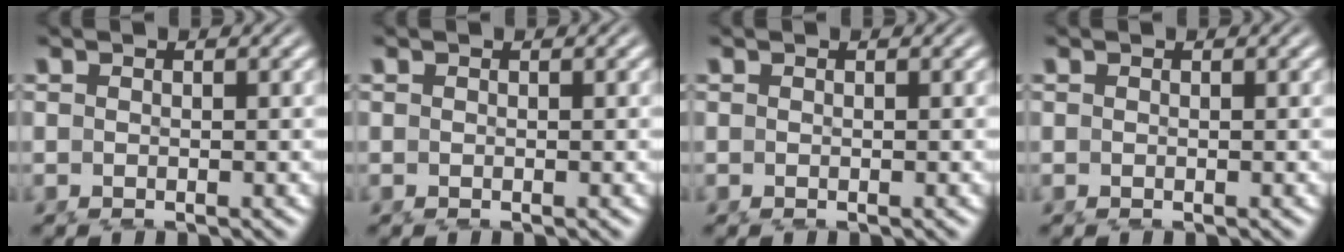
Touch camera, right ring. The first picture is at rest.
{"total": 0.0}
{"total": 0.0}
{"total": 0.0}